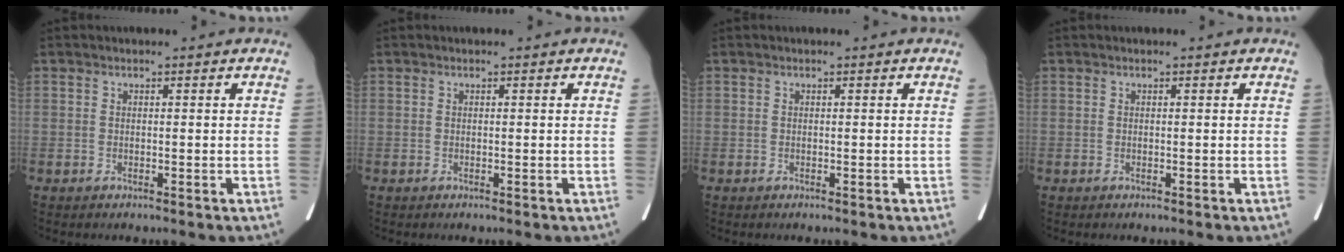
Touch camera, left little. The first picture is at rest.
{"total": 0.0}
{"total": 0.0}
{"total": 0.0}